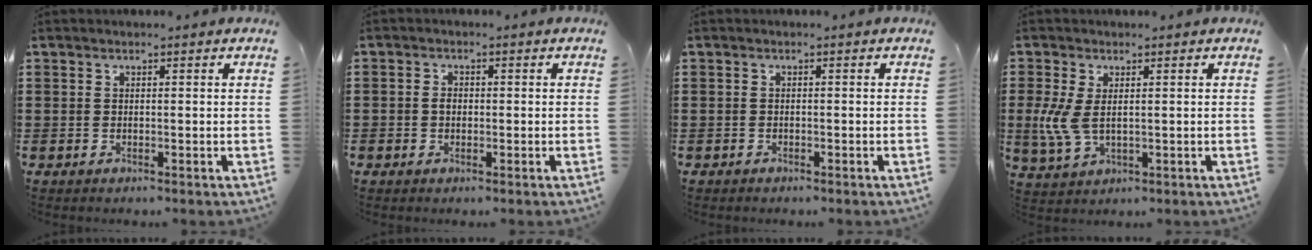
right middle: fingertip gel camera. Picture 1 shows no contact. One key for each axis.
{"total": 1.2, "fx": -0.3, "fy": 1.1, "fz": 0.2, "tx": -0.006, "ty": 0.003, "tz": -0.007}
{"total": 0.7, "fx": -0.6, "fy": 0.4, "fz": 0.1, "tx": -0.002, "ty": 0.001, "tz": -0.015}
{"total": 5.7, "fx": 0.4, "fy": 3.2, "fz": 4.6, "tx": -0.127, "ty": -0.005, "tz": 0.000}